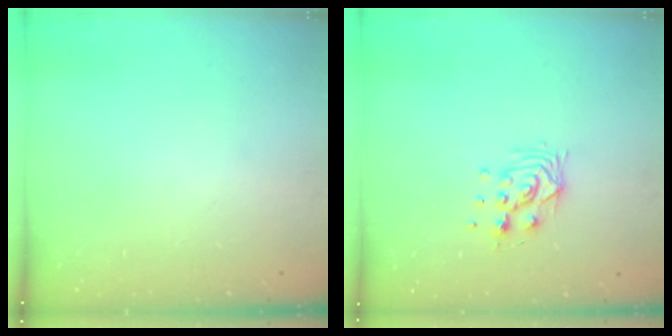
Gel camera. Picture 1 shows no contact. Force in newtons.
{"total": 8.3, "press": 8.3, "slide": 0.7}